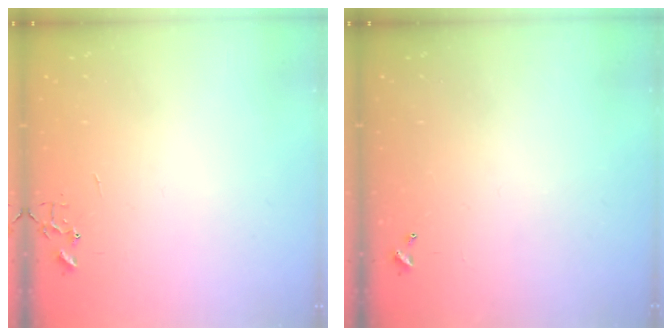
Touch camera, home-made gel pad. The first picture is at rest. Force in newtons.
{"total": 0.0}